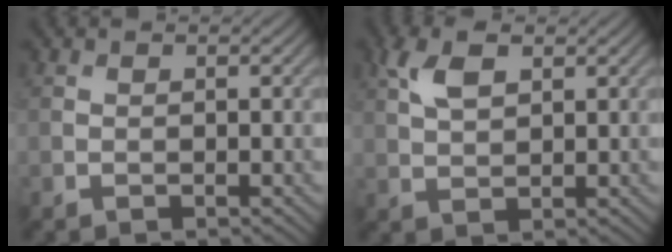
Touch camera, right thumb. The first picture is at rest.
{"total": 4.7, "force": [2.2, 2.3, 3.5], "torque": [-0.085, 0.009, 0.045]}